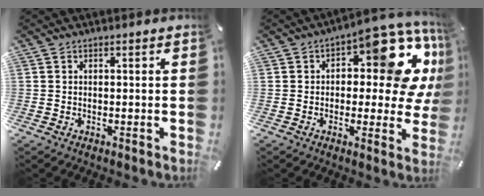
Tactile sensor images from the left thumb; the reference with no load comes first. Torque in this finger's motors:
{"motor_torque": [0.65, 0.68, 0.69, 0.23, 0.16]}